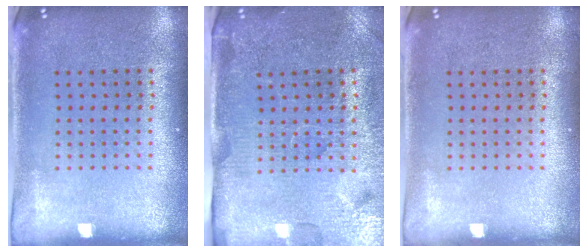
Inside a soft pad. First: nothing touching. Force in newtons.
{"total": 4.3, "press": 3.9, "slide": 1.9}
{"total": 0.0}